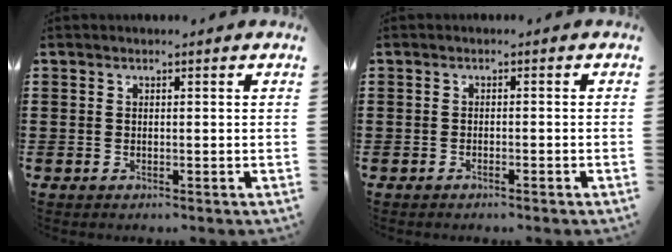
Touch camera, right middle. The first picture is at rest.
{"total": 0.8, "force": [-0.7, 0.0, 0.3], "torque": [-0.008, -0.002, -0.013]}